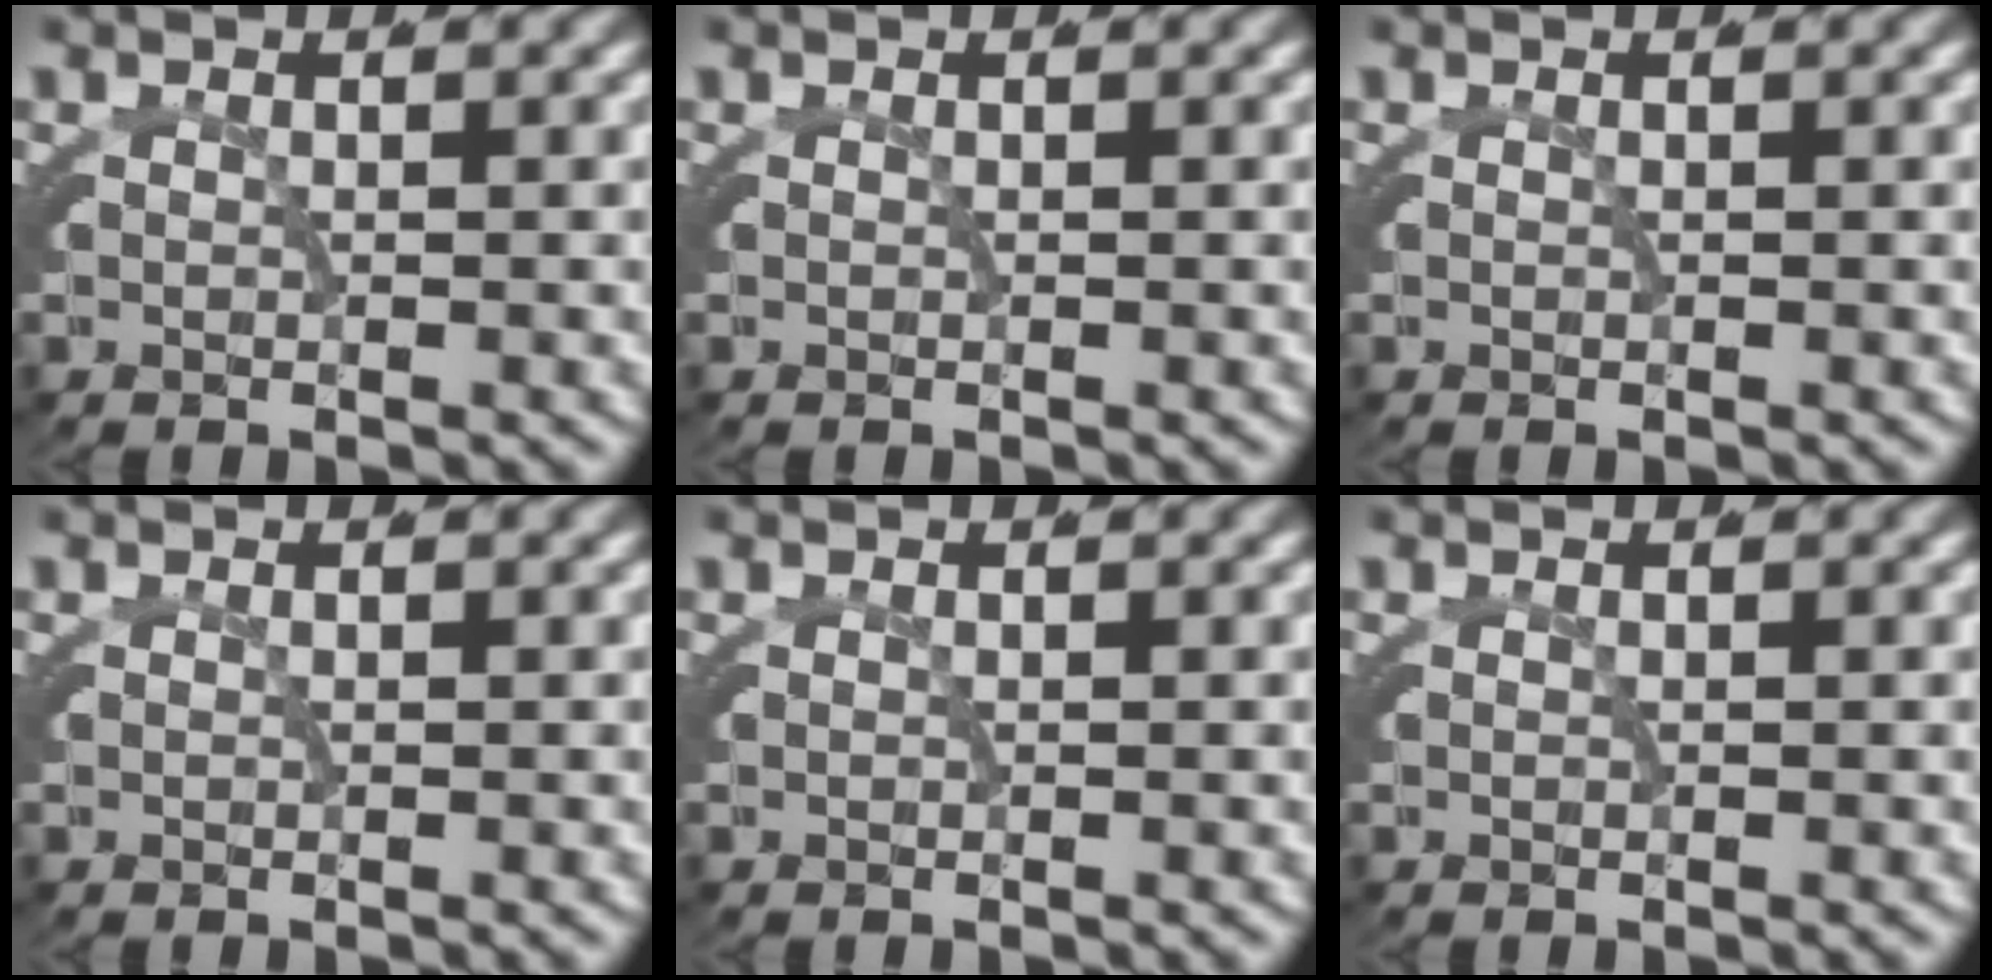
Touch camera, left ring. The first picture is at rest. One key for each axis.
{"total": 0.0}
{"total": 0.0}
{"total": 0.0}
{"total": 0.0}
{"total": 0.0}